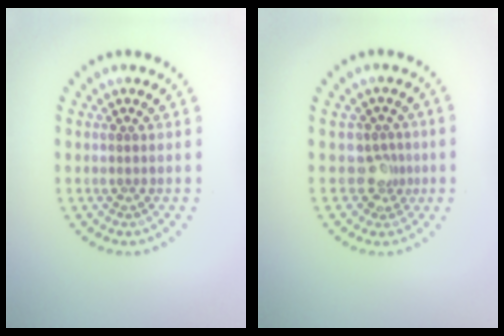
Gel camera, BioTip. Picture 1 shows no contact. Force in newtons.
{"total": 2.2, "press": 1.6, "slide": 1.4}